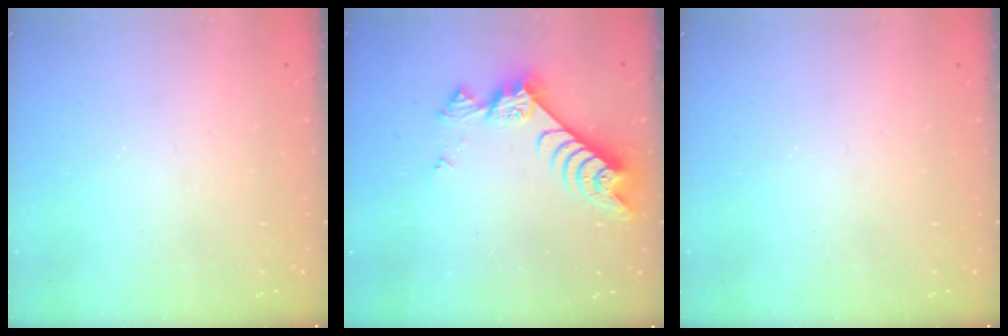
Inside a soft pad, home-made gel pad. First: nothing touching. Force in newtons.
{"total": 9.1, "press": 9.0, "slide": 1.3}
{"total": 0.0}